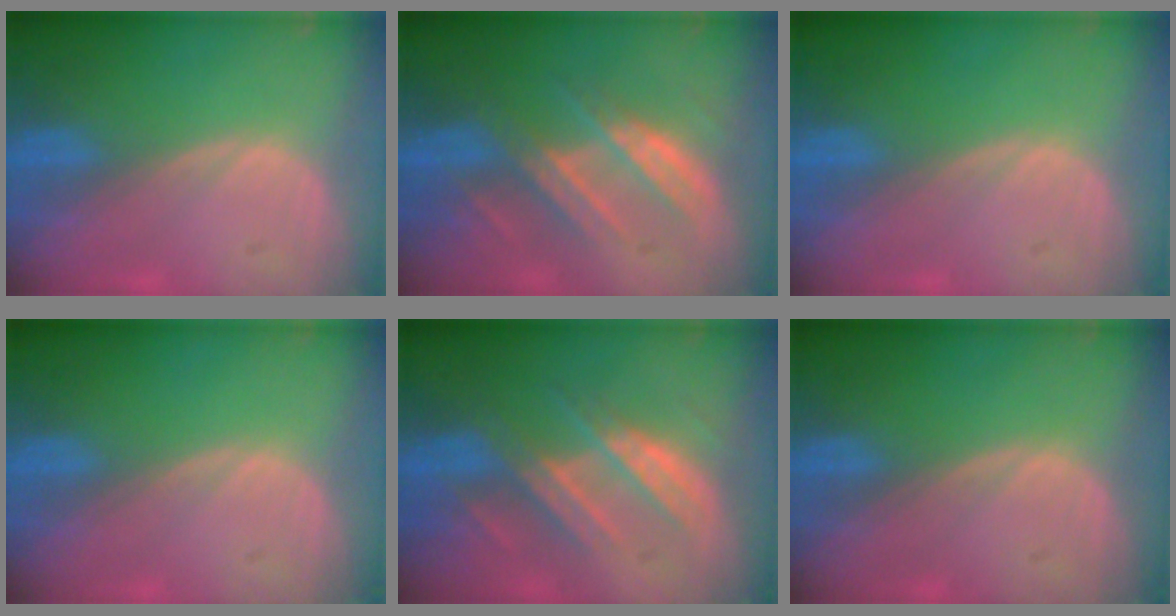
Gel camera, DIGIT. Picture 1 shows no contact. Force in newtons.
{"total": 7.4, "press": 7.1, "slide": 2.1}
{"total": 0.0}
{"total": 0.0}
{"total": 8.3, "press": 7.6, "slide": 3.3}
{"total": 0.0}